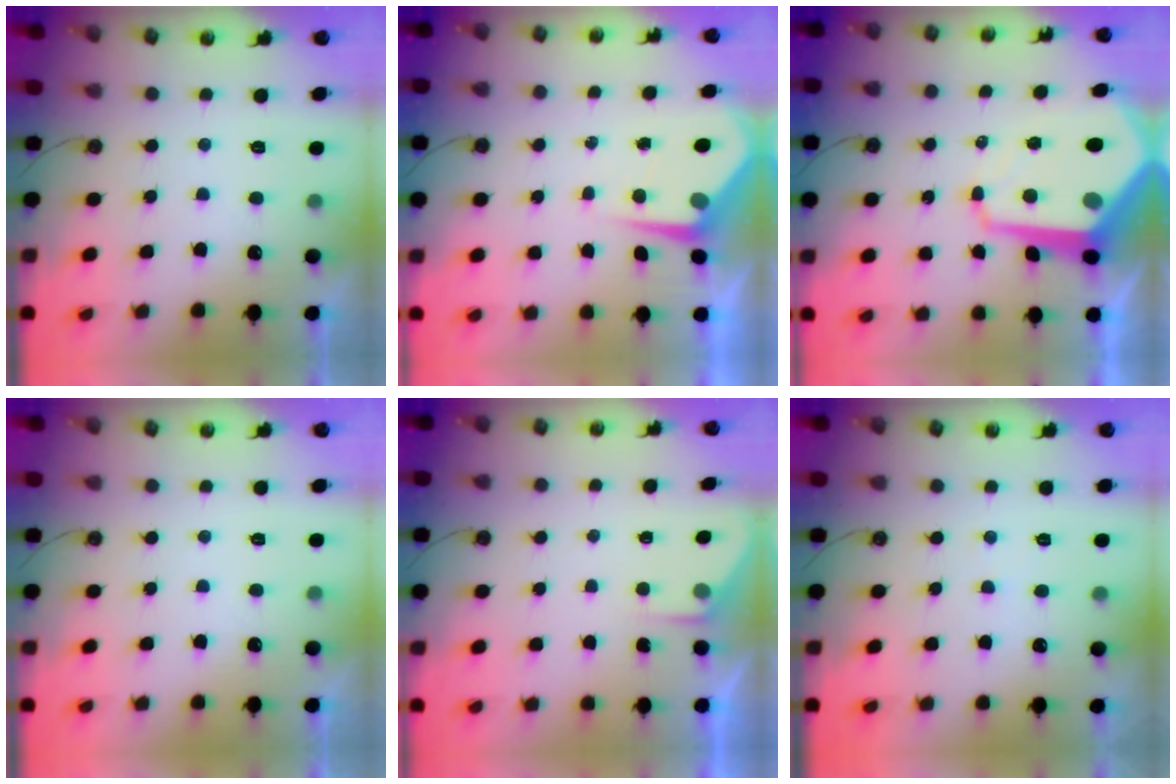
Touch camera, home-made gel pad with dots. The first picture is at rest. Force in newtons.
{"total": 4.9, "press": 4.9, "slide": 0.3}
{"total": 14.2, "press": 14.1, "slide": 1.3}
{"total": 0.0}
{"total": 2.4, "press": 2.4, "slide": 0.4}
{"total": 2.4, "press": 2.4, "slide": 0.4}